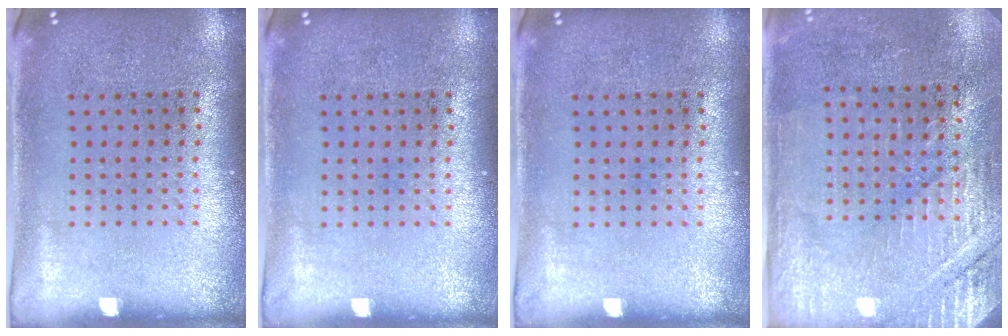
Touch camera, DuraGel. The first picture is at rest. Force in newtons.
{"total": 0.0}
{"total": 0.0}
{"total": 2.9, "press": 2.8, "slide": 0.7}